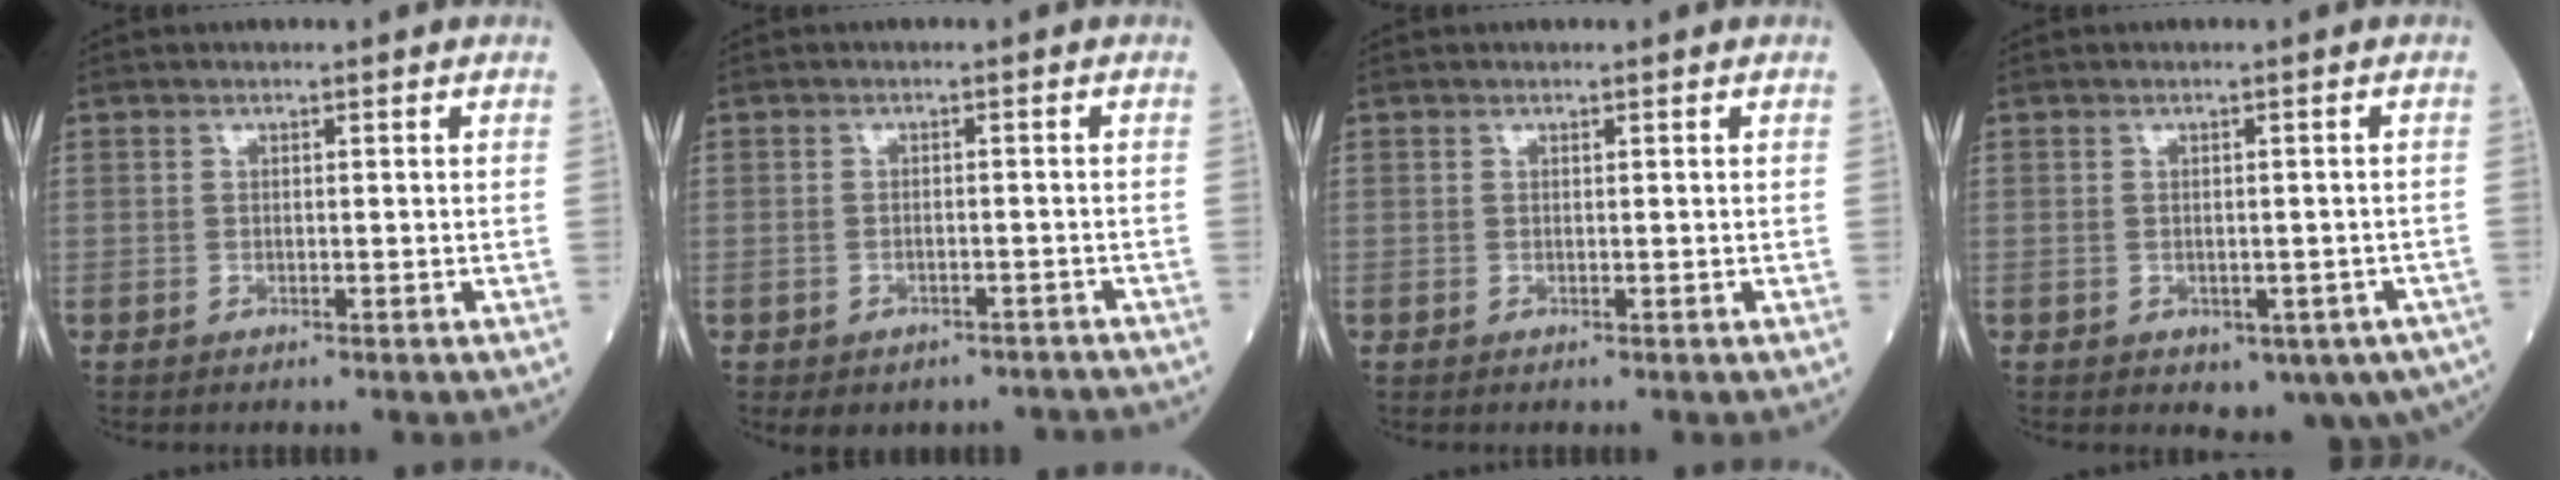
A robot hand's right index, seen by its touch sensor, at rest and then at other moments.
{"total": 5.8, "force": [-4.7, 3.3, 0.9], "torque": [-0.002, 0.022, -0.053]}
{"total": 0.0}
{"total": 7.1, "force": [-4.2, 3.7, 4.4], "torque": [-0.033, 0.009, -0.049]}